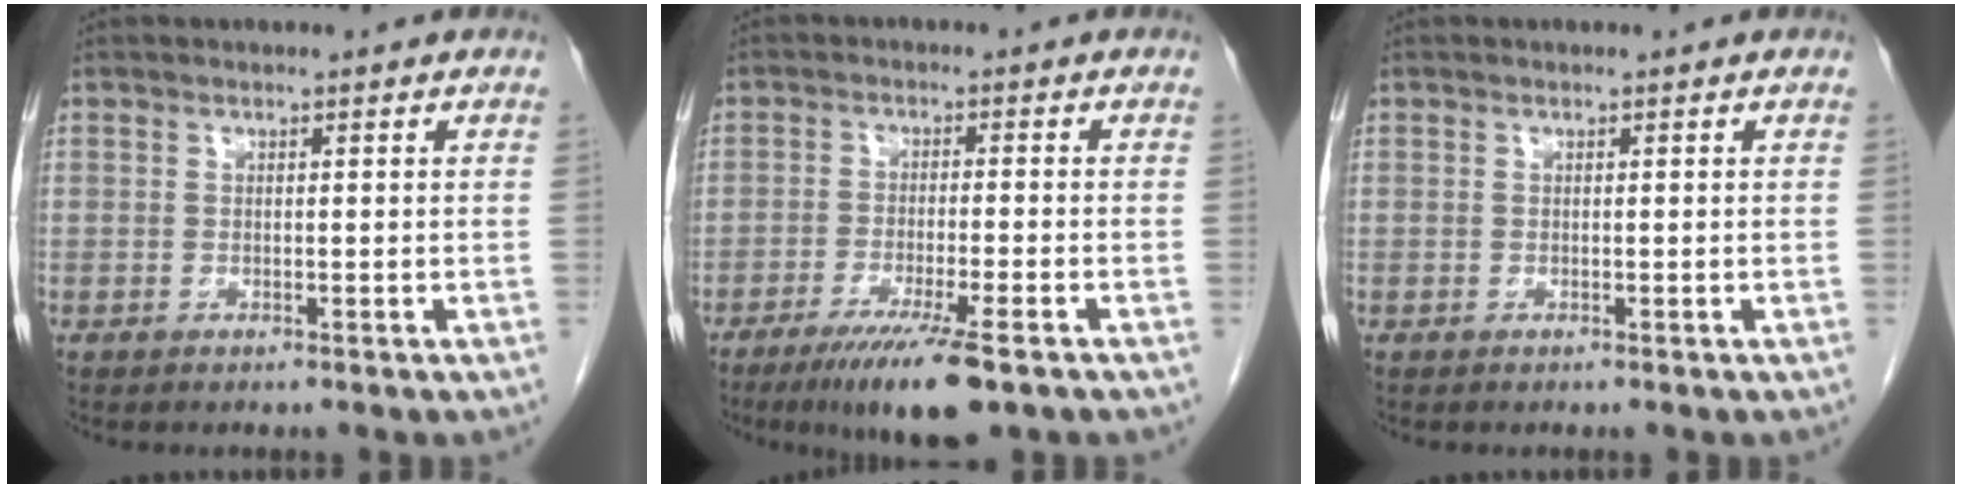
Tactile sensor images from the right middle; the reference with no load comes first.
{"total": 9.5, "force": [-6.2, 0.4, 7.3], "torque": [-0.123, -0.026, -0.096]}
{"total": 0.0}